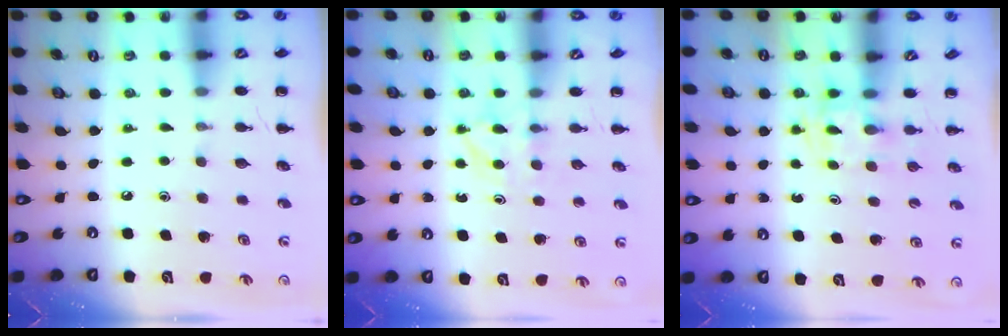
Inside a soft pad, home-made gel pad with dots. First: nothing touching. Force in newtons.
{"total": 3.3, "press": 3.1, "slide": 1.3}
{"total": 2.5, "press": 2.1, "slide": 1.2}